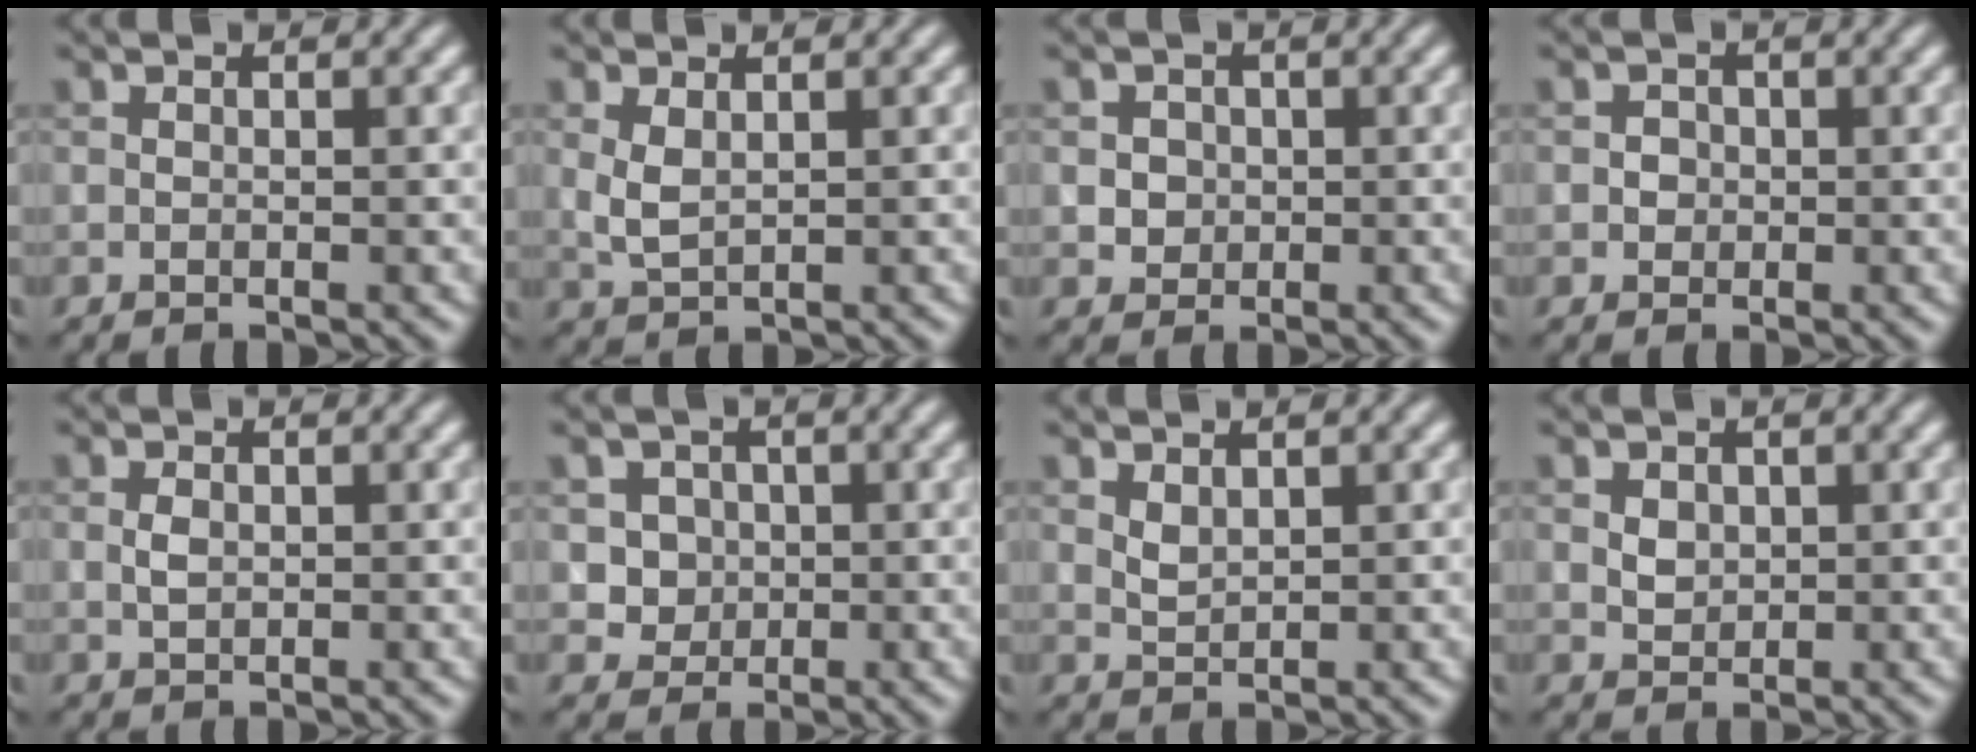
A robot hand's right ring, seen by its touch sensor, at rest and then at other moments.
{"total": 1.9, "force": [0.6, 0.9, 1.6], "torque": [-0.041, -0.001, 0.017]}
{"total": 2.1, "force": [0.3, 2.0, 0.8], "torque": [-0.003, 0.006, 0.010]}
{"total": 1.1, "force": [0.1, 1.1, 0.3], "torque": [0.006, 0.002, -0.003]}
{"total": 1.1, "force": [0.1, 0.7, 0.8], "torque": [-0.020, 0.000, 0.002]}
{"total": 2.8, "force": [0.6, 2.6, 0.9], "torque": [-0.008, 0.001, 0.022]}
{"total": 1.2, "force": [0.8, 0.5, 0.7], "torque": [-0.019, 0.000, 0.021]}
{"total": 1.5, "force": [0.5, 1.2, 0.8], "torque": [-0.014, 0.001, 0.008]}